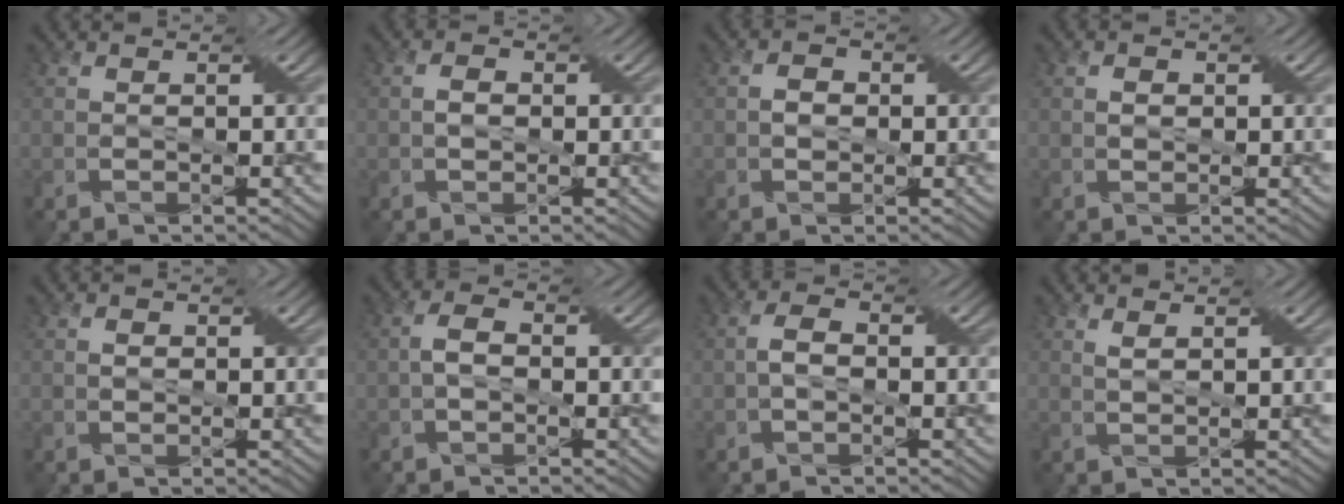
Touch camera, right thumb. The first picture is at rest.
{"total": 1.6, "force": [-0.1, 1.1, 1.1], "torque": [-0.024, 0.002, -0.004]}
{"total": 1.7, "force": [-0.2, 1.4, 0.9], "torque": [-0.022, 0.001, -0.008]}
{"total": 1.1, "force": [0.1, 0.8, 0.7], "torque": [-0.016, 0.002, 0.001]}
{"total": 0.8, "force": [0.0, 0.6, 0.5], "torque": [-0.010, 0.002, 0.000]}
{"total": 2.3, "force": [-0.4, 1.3, 1.9], "torque": [-0.040, 0.007, -0.011]}
{"total": 2.3, "force": [-0.5, 1.3, 1.8], "torque": [-0.040, 0.007, -0.012]}
{"total": 1.2, "force": [0.8, 0.2, 0.8], "torque": [-0.027, 0.002, 0.018]}